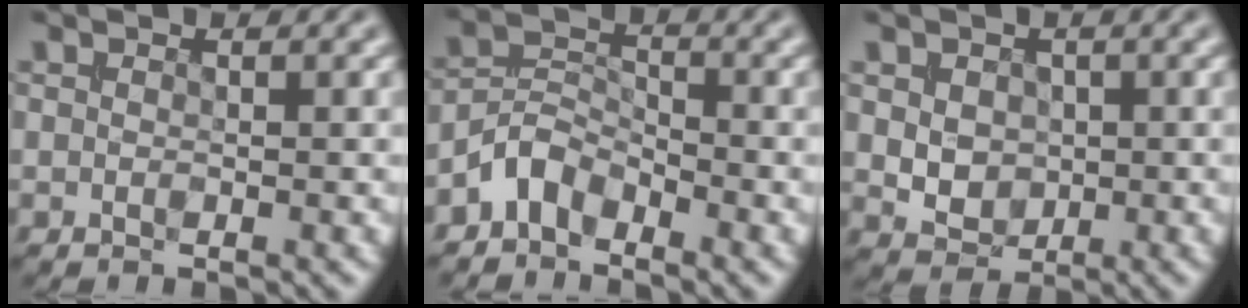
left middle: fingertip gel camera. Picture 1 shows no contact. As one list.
[{"total": 3.0, "force": [-2.3, 1.7, 1.0], "torque": [-0.016, 0.013, -0.055]}, {"total": 3.4, "force": [0.5, 2.8, 1.9], "torque": [-0.030, 0.001, 0.005]}]